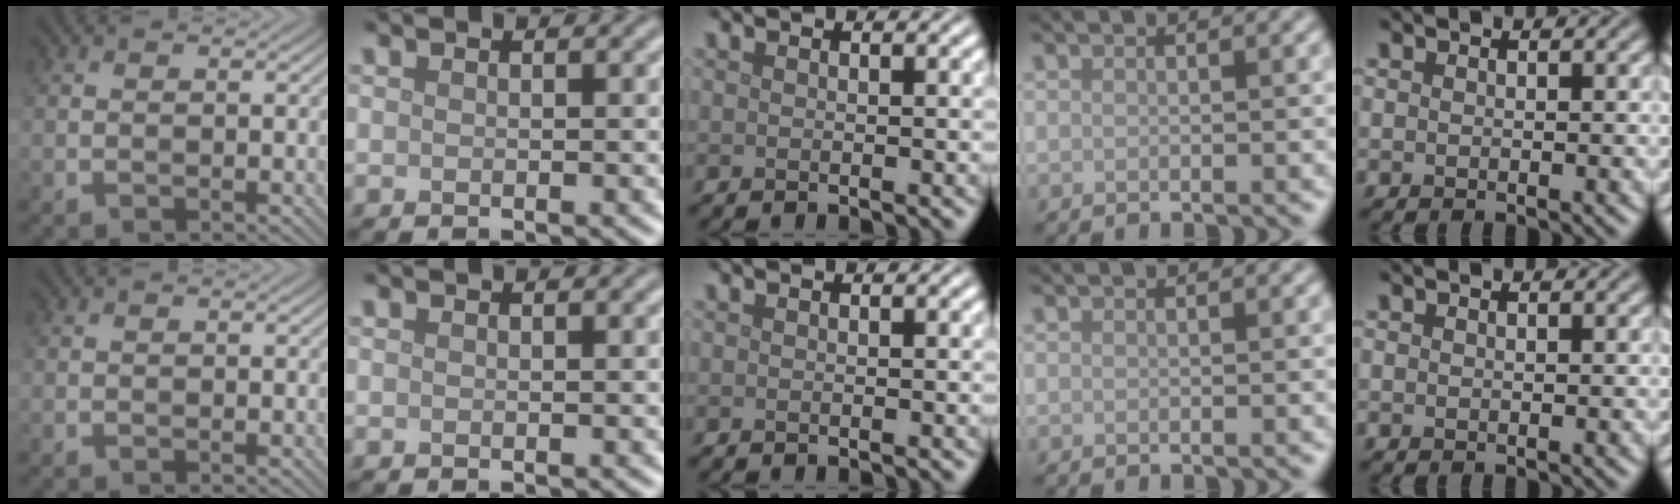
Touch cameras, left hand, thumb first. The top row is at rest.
{}